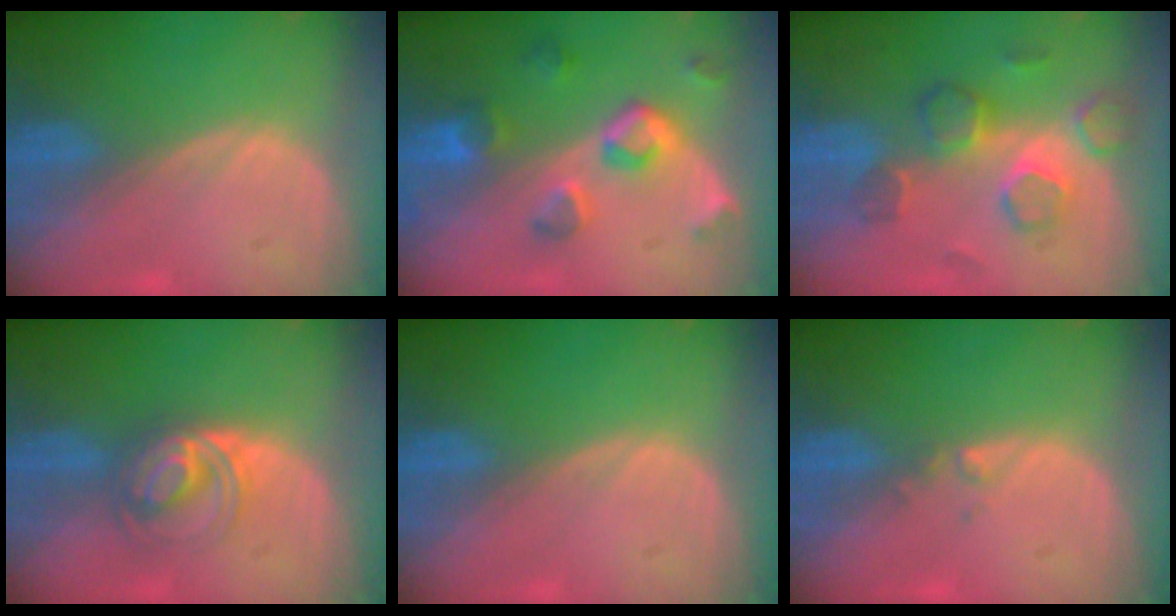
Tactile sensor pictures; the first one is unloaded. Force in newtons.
{"total": 7.8, "press": 7.0, "slide": 3.4}
{"total": 7.8, "press": 7.4, "slide": 2.4}
{"total": 6.0, "press": 5.6, "slide": 2.1}
{"total": 0.0}
{"total": 1.0, "press": 0.9, "slide": 0.5}